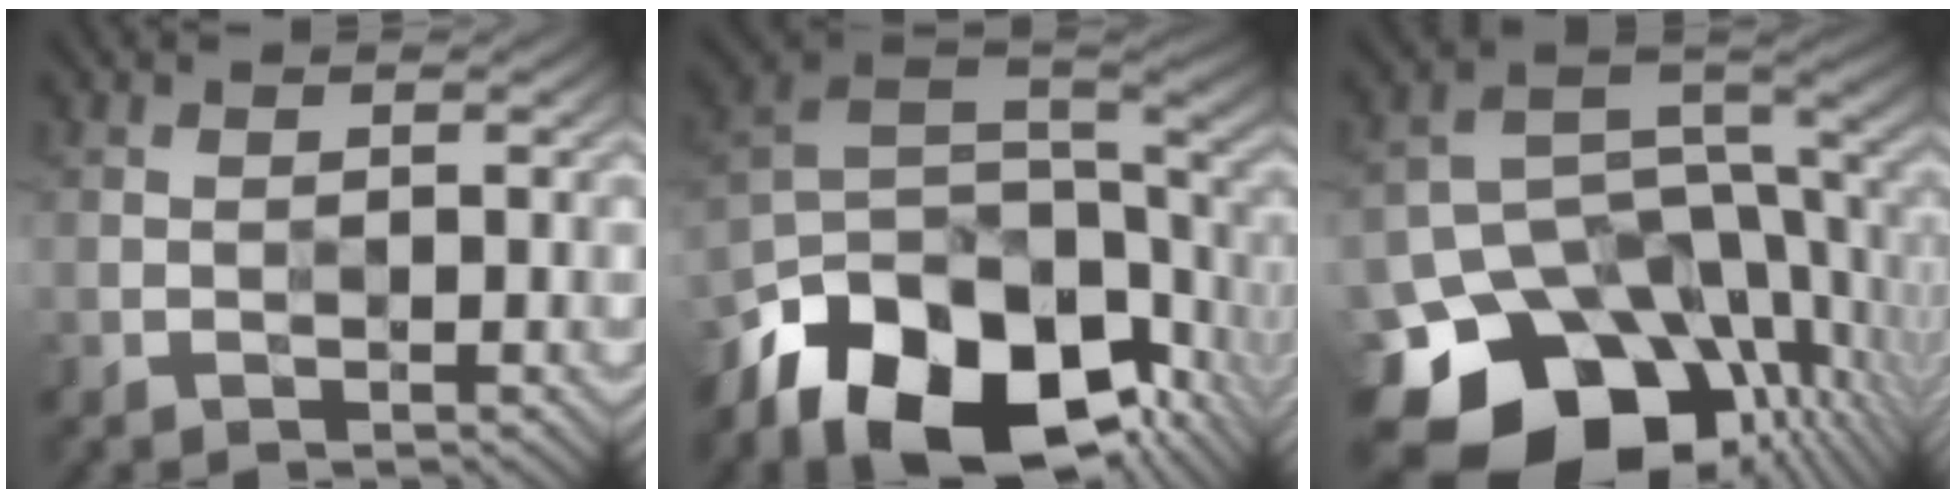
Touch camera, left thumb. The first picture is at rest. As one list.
[{"total": 17.3, "force": [-8.4, 9.1, 12.1], "torque": [-0.266, -0.032, -0.125]}, {"total": 16.2, "force": [-8.5, 10.4, 9.1], "torque": [-0.189, -0.031, -0.129]}]